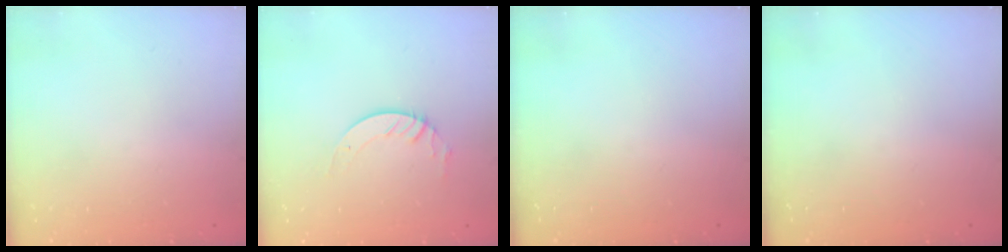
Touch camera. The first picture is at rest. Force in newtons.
{"total": 4.5, "press": 4.4, "slide": 0.4}
{"total": 0.0}
{"total": 0.0}